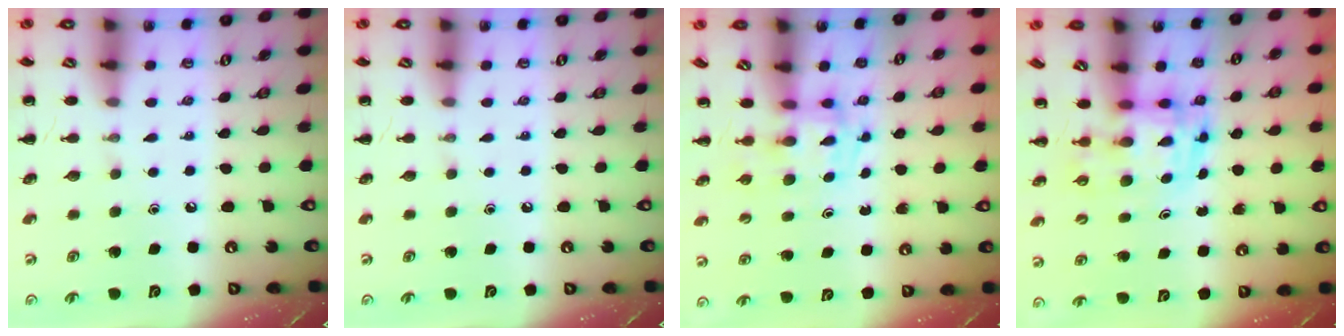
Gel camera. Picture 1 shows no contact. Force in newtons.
{"total": 0.0}
{"total": 2.9, "press": 2.9, "slide": 0.2}
{"total": 3.4, "press": 3.4, "slide": 0.6}